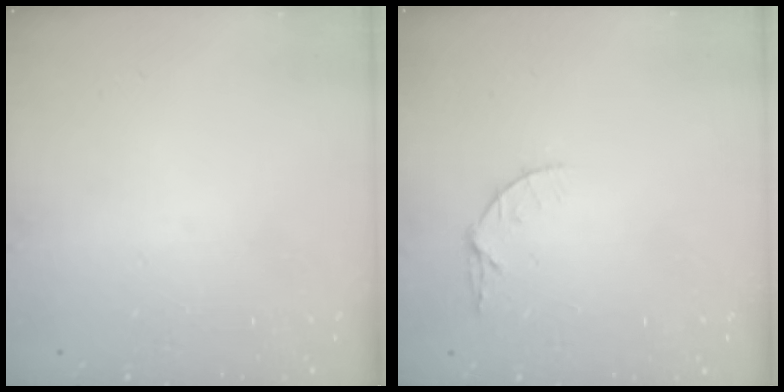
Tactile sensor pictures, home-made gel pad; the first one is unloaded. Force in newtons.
{"total": 4.7, "press": 4.7, "slide": 0.5}